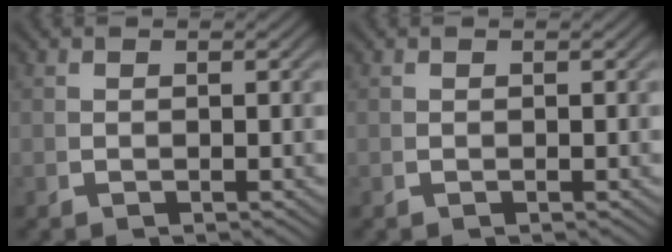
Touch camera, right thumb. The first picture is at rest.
{"total": 0.0}